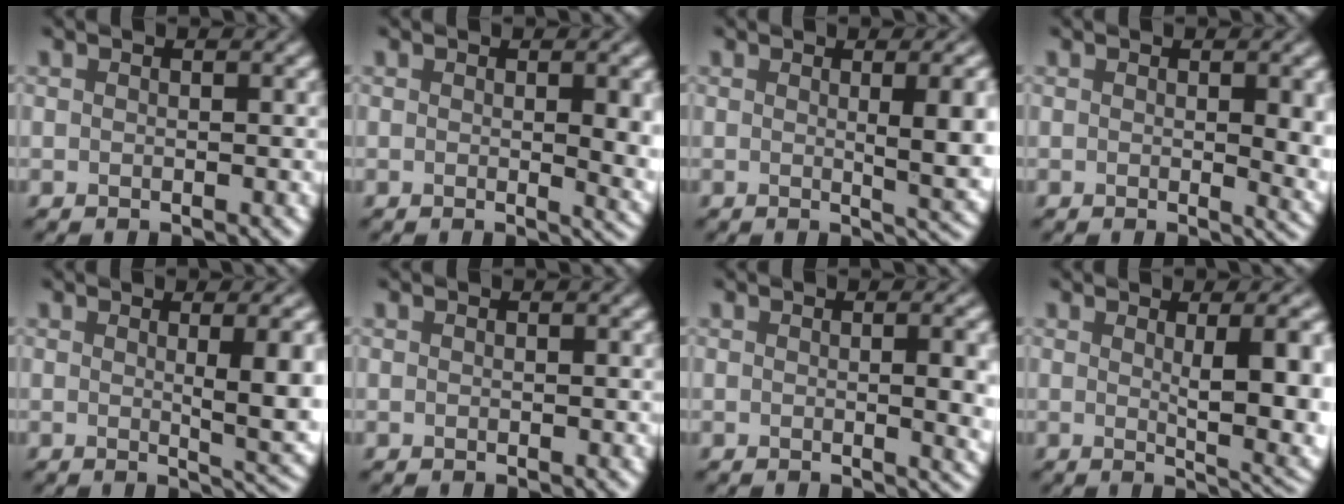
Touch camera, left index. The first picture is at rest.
{"total": 4.3, "force": [0.3, 1.3, 4.1], "torque": [-0.044, -0.004, 0.006]}
{"total": 6.5, "force": [0.7, 1.7, 6.3], "torque": [-0.067, -0.004, 0.012]}
{"total": 3.8, "force": [0.3, 1.1, 3.6], "torque": [-0.042, -0.004, 0.005]}
{"total": 6.5, "force": [0.6, 1.6, 6.3], "torque": [-0.072, -0.007, 0.012]}
{"total": 0.0}
{"total": 4.4, "force": [0.1, 1.3, 4.2], "torque": [-0.043, -0.001, 0.003]}
{"total": 8.4, "force": [0.8, 2.6, 8.0], "torque": [-0.091, -0.006, 0.019]}